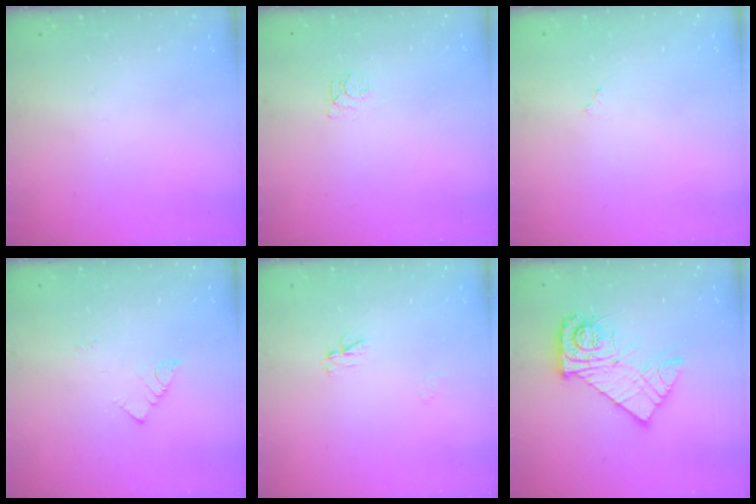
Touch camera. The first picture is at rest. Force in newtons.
{"total": 4.6, "press": 4.5, "slide": 0.5}
{"total": 2.3, "press": 2.3, "slide": 0.2}
{"total": 2.9, "press": 2.9, "slide": 0.3}
{"total": 3.0, "press": 3.0, "slide": 0.4}
{"total": 14.6, "press": 14.6, "slide": 1.4}